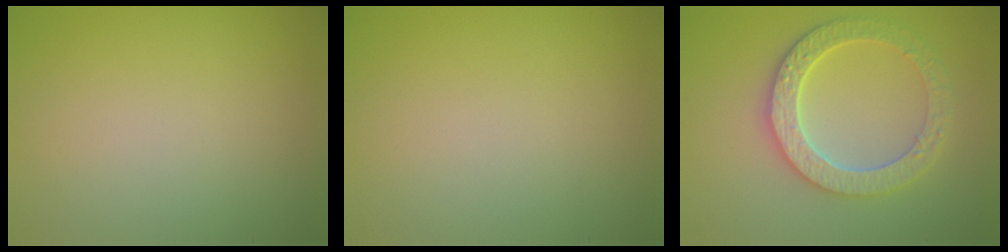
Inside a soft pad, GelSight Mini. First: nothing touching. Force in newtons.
{"total": 0.0}
{"total": 4.1, "press": 4.0, "slide": 1.0}